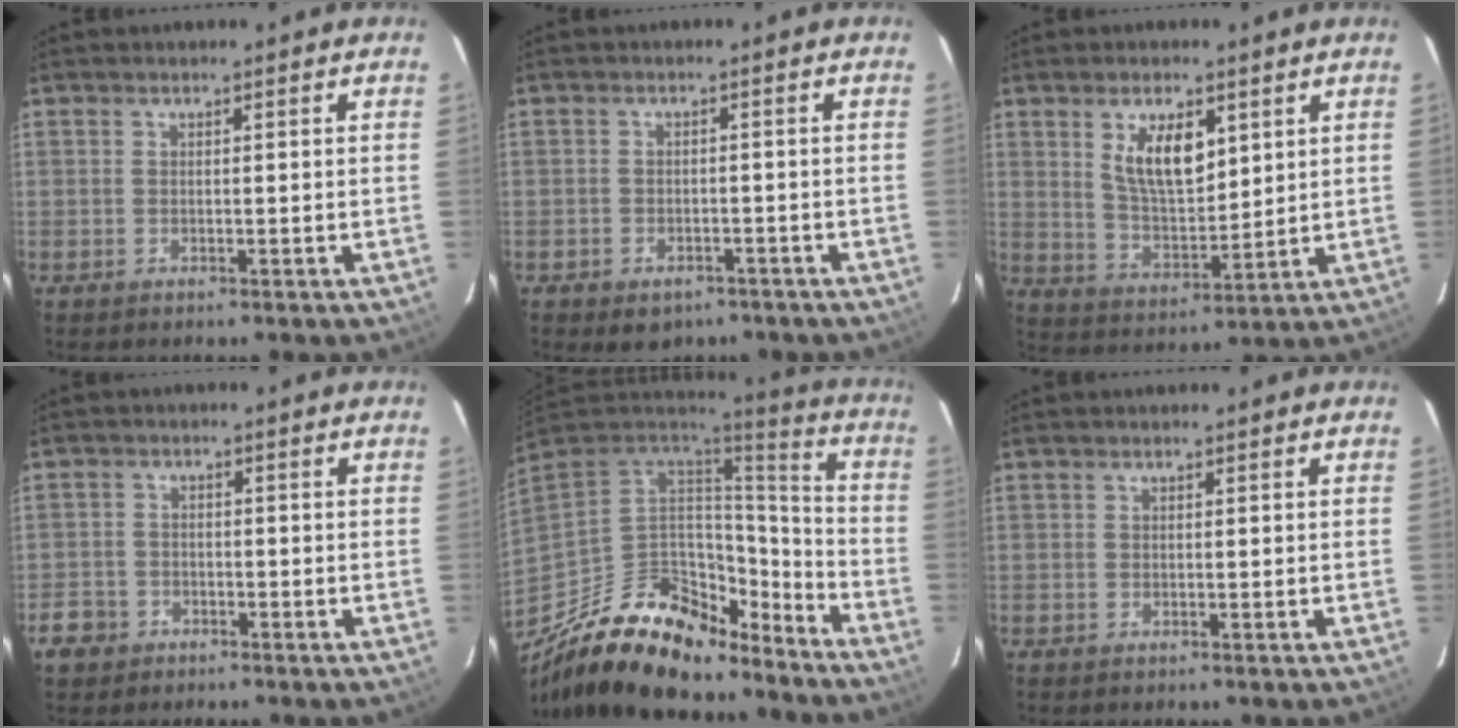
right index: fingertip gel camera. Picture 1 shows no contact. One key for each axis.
{"total": 5.9, "fx": -3.9, "fy": 3.8, "fz": 2.1, "tx": -0.044, "ty": 0.002, "tz": -0.042}
{"total": 9.6, "fx": 4.2, "fy": 4.3, "fz": 7.6, "tx": -0.135, "ty": 0.000, "tz": 0.088}
{"total": 4.9, "fx": -2.7, "fy": 3.9, "fz": 0.8, "tx": -0.030, "ty": 0.020, "tz": -0.046}
{"total": 27.0, "fx": -18.0, "fy": 13.1, "fz": 15.3, "tx": -0.301, "ty": 0.007, "tz": -0.276}
{"total": 0.0}